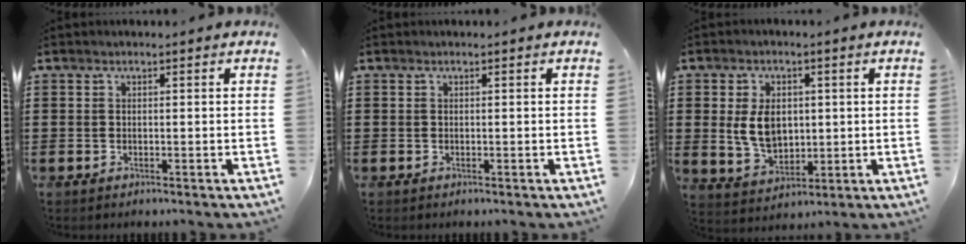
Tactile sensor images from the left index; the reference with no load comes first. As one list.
[{"total": 0.0}, {"total": 6.7, "force": [0.9, 4.6, 4.8], "torque": [-0.107, 0.006, 0.011]}]